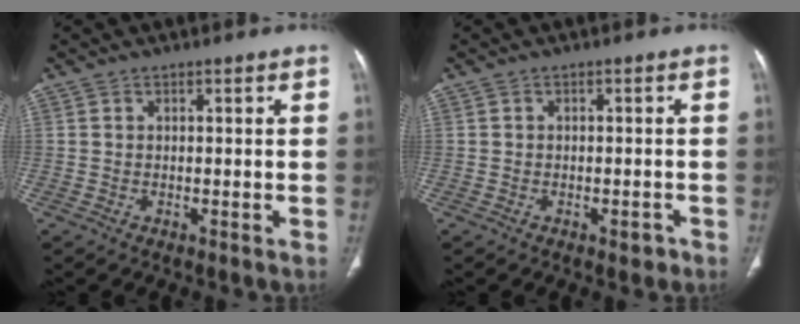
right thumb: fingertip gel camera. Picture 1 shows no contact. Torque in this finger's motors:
{"motor_torque": [0.67, 0.42, -0.19, 0.19, 0.04]}